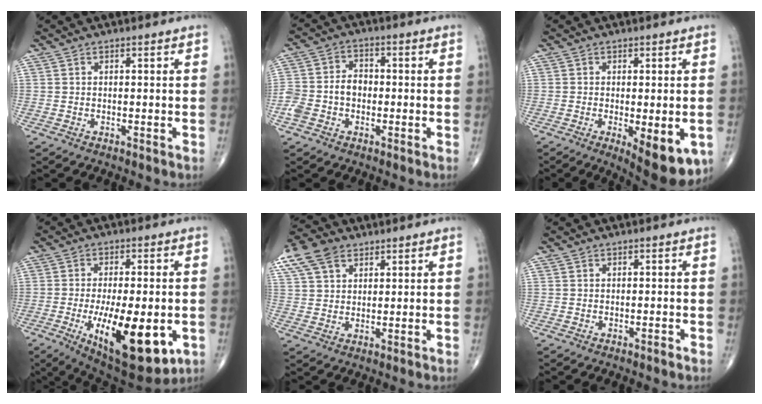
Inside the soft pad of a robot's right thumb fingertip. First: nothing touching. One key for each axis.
{"total": 7.4, "fx": -1.5, "fy": 5.6, "fz": 4.6, "tx": -0.083, "ty": 0.031, "tz": -0.034}
{"total": 10.8, "fx": -3.8, "fy": 3.8, "fz": 9.4, "tx": -0.123, "ty": -0.016, "tz": -0.047}
{"total": 19.2, "fx": -5.2, "fy": 7.4, "fz": 17.0, "tx": -0.256, "ty": -0.017, "tz": -0.060}
{"total": 10.8, "fx": 6.1, "fy": 6.9, "fz": 5.7, "tx": -0.119, "ty": 0.010, "tz": 0.119}
{"total": 0.5, "fx": -0.4, "fy": 0.1, "fz": 0.3, "tx": -0.007, "ty": 0.000, "tz": -0.007}